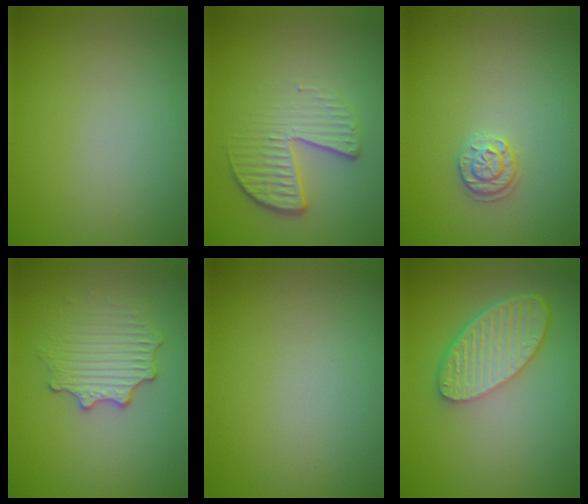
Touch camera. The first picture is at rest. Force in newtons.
{"total": 4.3, "press": 2.9, "slide": 3.2}
{"total": 1.8, "press": 1.7, "slide": 0.4}
{"total": 2.9, "press": 2.8, "slide": 0.9}
{"total": 0.0}
{"total": 6.1, "press": 4.7, "slide": 3.9}